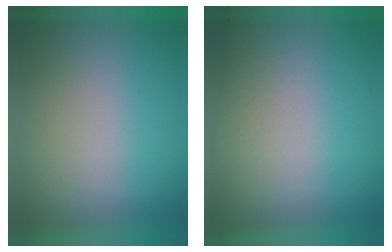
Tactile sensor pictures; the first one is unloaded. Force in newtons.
{"total": 2.9}